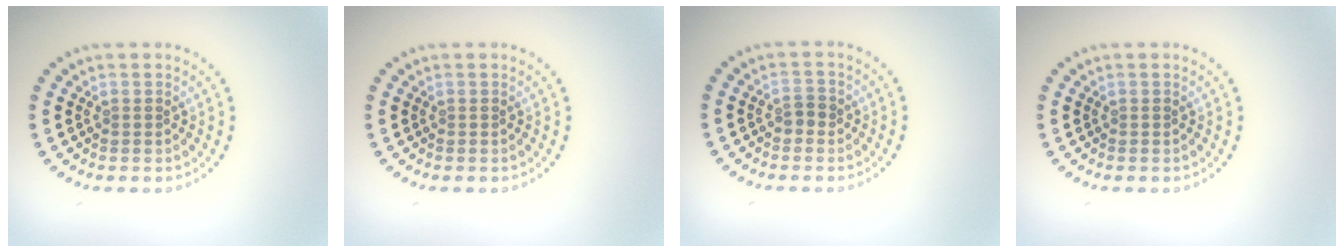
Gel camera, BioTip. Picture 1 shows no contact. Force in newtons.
{"total": 0.0}
{"total": 1.1, "press": 1.1, "slide": 0.2}
{"total": 0.0}